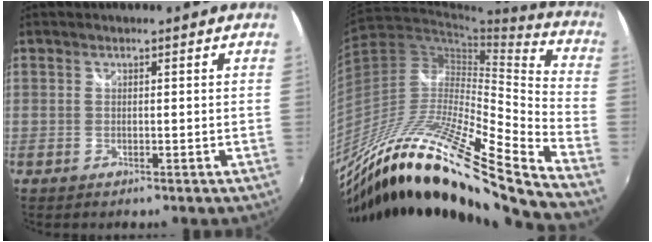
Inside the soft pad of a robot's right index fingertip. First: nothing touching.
{"total": 27.8, "force": [-19.9, 2.1, 19.3], "torque": [-0.299, -0.044, -0.353]}